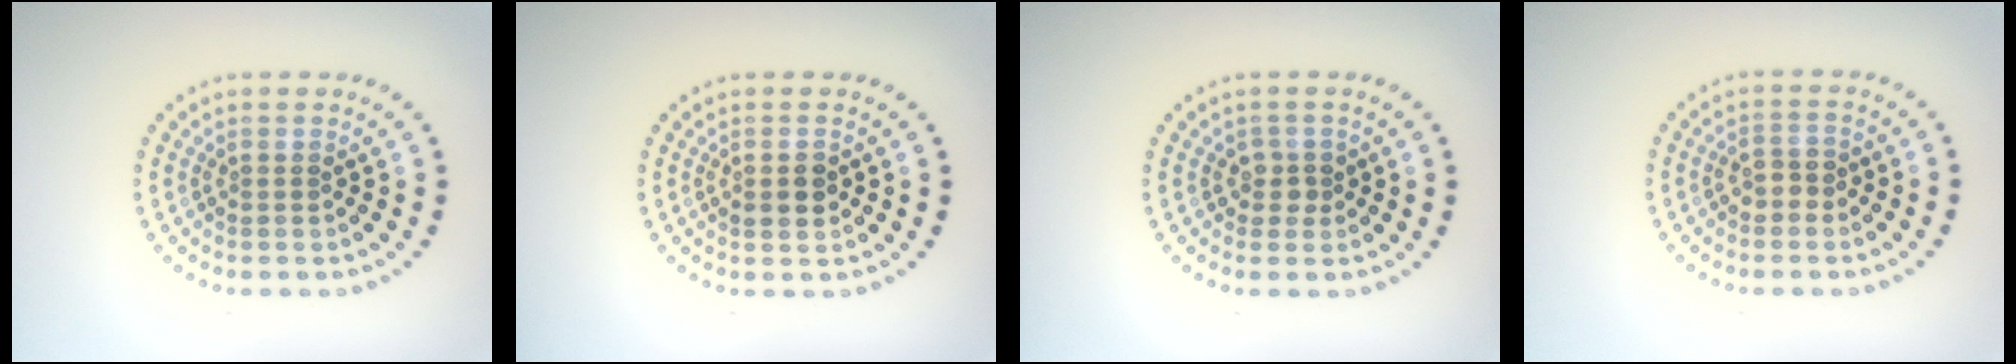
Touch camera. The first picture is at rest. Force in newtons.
{"total": 1.7, "press": 1.7, "slide": 0.1}
{"total": 1.6, "press": 1.3, "slide": 0.9}
{"total": 1.7, "press": 1.6, "slide": 0.5}